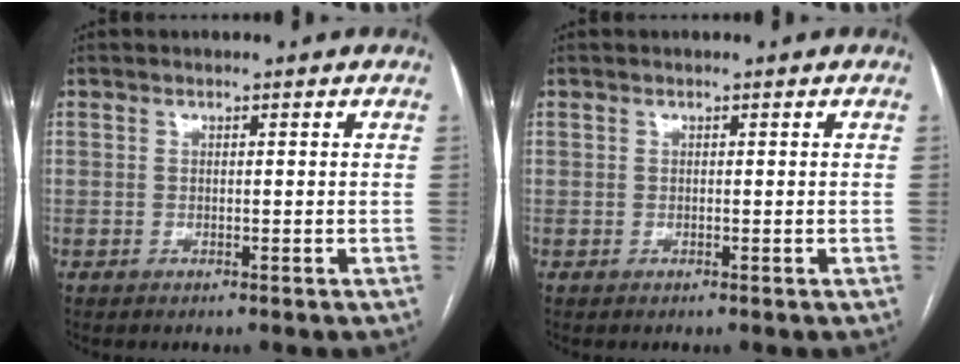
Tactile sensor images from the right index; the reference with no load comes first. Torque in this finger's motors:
{"motor_torque": [0.00, 0.00, 0.00, 0.00]}